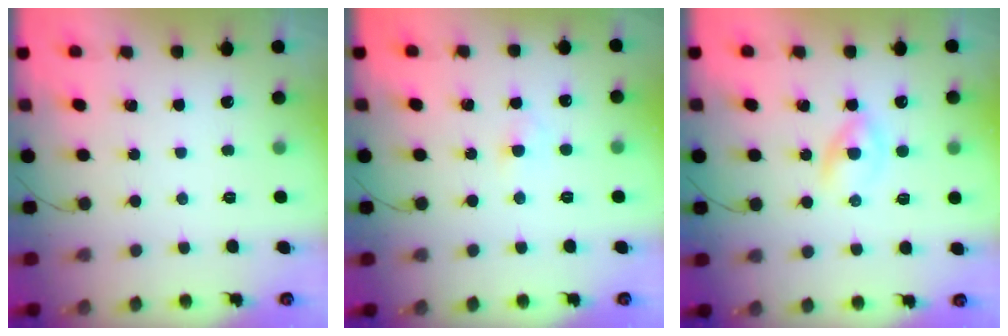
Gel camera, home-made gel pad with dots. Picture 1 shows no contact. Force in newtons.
{"total": 2.1, "press": 1.9, "slide": 0.9}
{"total": 2.5, "press": 2.2, "slide": 1.2}